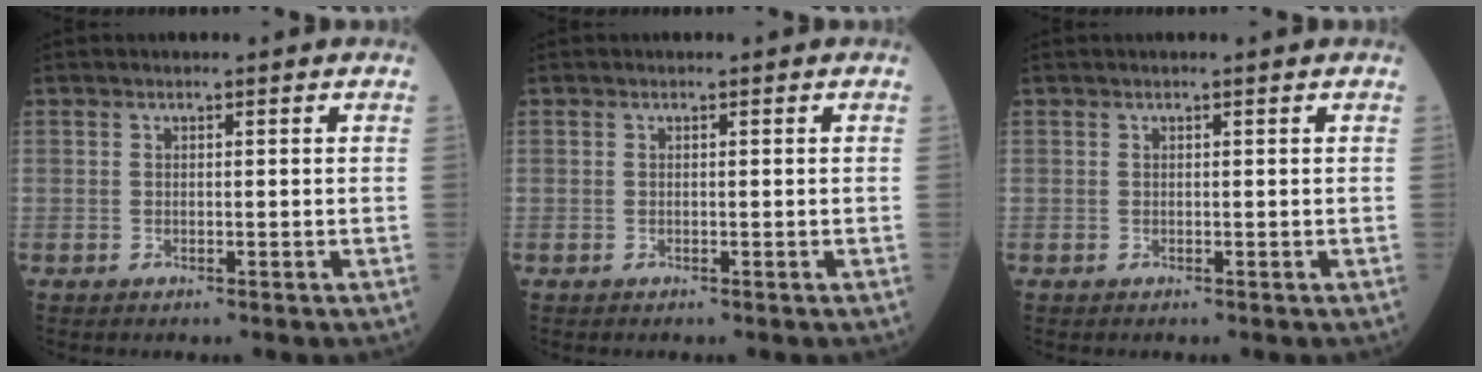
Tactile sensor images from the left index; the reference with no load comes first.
{"total": 0.0}
{"total": 0.7, "force": [0.6, -0.1, 0.4], "torque": [-0.010, 0.006, 0.014]}